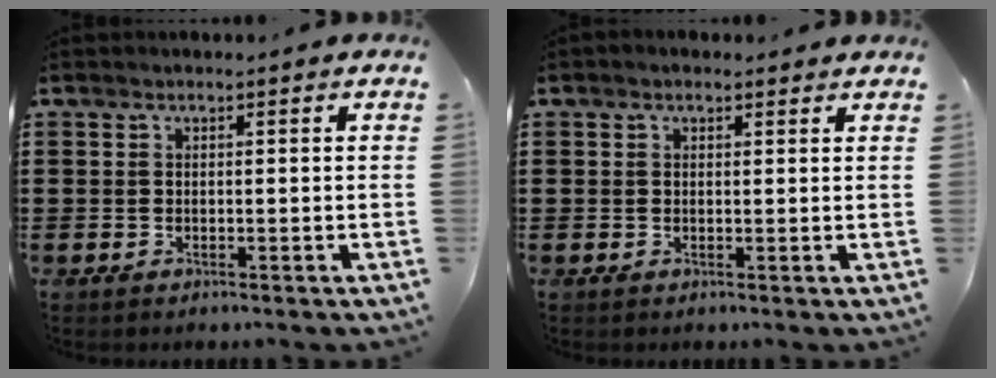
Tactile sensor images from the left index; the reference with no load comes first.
{"total": 1.0, "force": [0.8, 0.5, 0.4], "torque": [-0.009, 0.006, 0.015]}